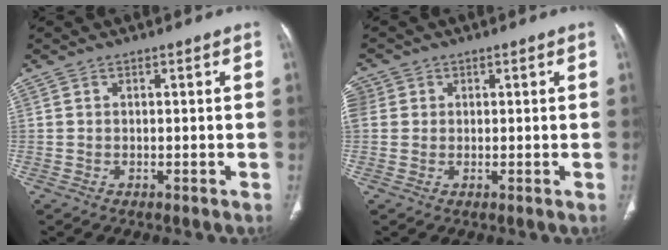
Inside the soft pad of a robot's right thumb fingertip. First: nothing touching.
{"total": 5.8, "force": [1.5, 5.2, 2.1], "torque": [-0.056, 0.017, 0.033]}